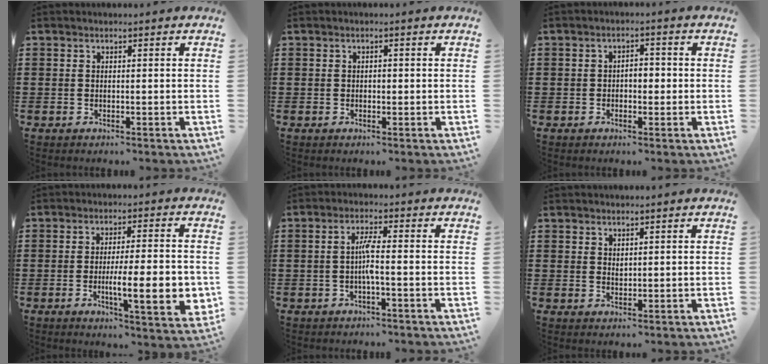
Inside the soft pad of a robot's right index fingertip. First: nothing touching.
{"total": 0.6, "force": [-0.1, 0.4, 0.5], "torque": [-0.011, 0.001, -0.002]}
{"total": 2.4, "force": [-0.5, 1.4, 1.9], "torque": [-0.037, 0.007, -0.014]}
{"total": 10.3, "force": [-2.0, 2.4, 9.8], "torque": [-0.149, -0.008, -0.031]}
{"total": 3.3, "force": [-0.8, 0.2, 3.2], "torque": [-0.069, -0.003, -0.020]}
{"total": 1.1, "force": [1.0, 0.4, 0.2], "torque": [-0.006, 0.002, 0.018]}